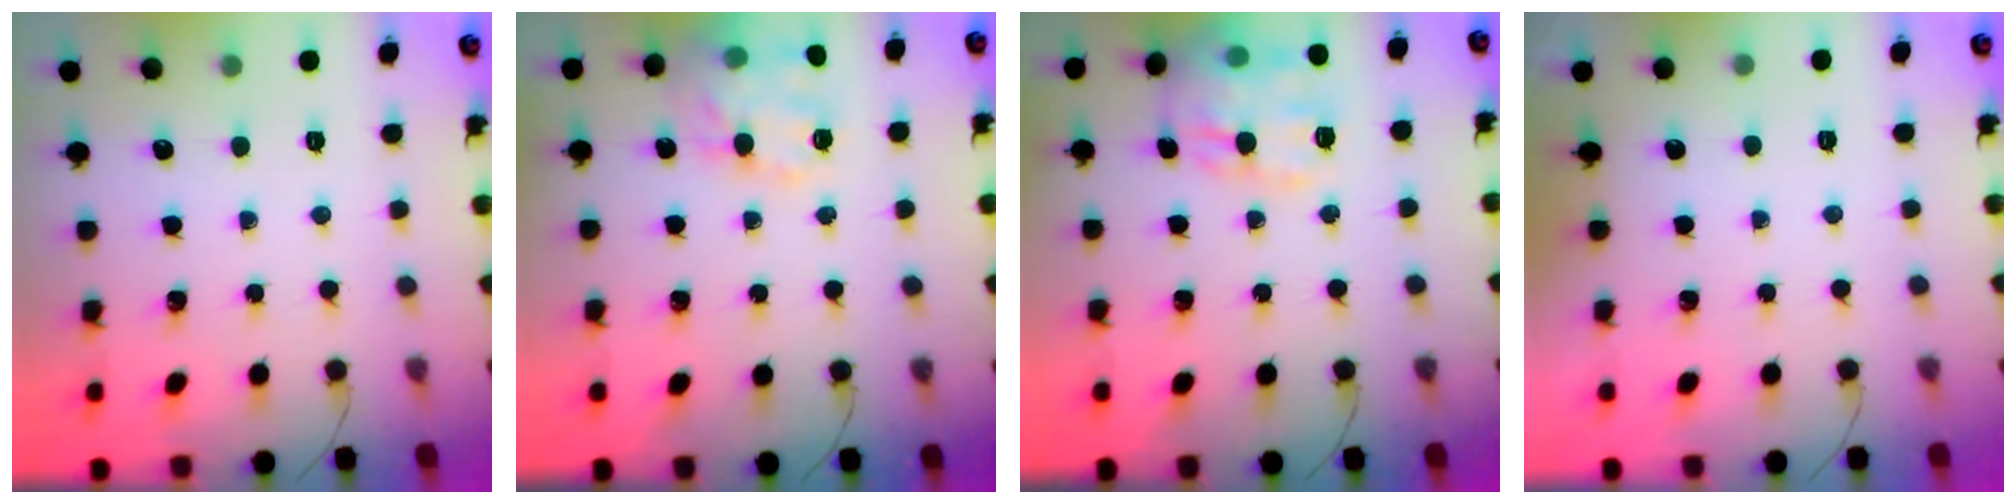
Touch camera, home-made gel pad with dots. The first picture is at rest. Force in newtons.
{"total": 18.2, "press": 17.9, "slide": 3.1}
{"total": 15.1, "press": 15.0, "slide": 1.6}
{"total": 1.9, "press": 1.9, "slide": 0.3}